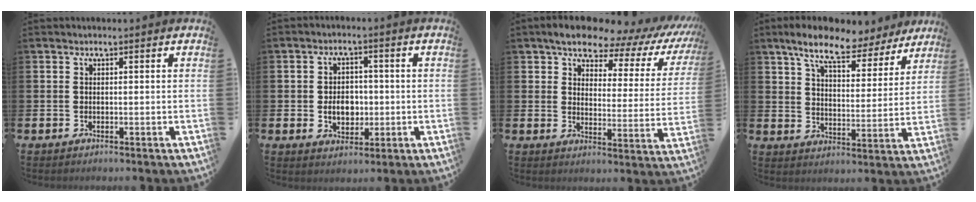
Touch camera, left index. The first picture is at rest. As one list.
[{"total": 4.4, "force": [-0.5, 3.5, 2.7], "torque": [-0.030, -0.002, -0.019]}, {"total": 7.0, "force": [6.1, 2.7, 2.3], "torque": [-0.049, -0.052, 0.094]}, {"total": 9.3, "force": [8.0, 2.6, 3.9], "torque": [-0.094, -0.040, 0.137]}]